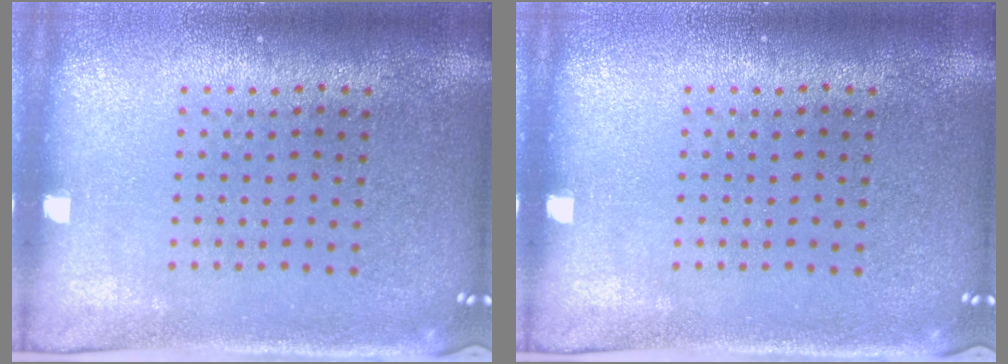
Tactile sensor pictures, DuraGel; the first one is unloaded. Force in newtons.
{"total": 0.0}